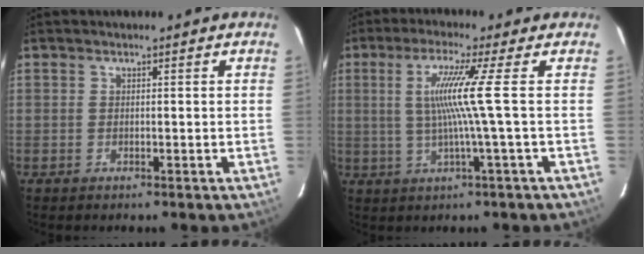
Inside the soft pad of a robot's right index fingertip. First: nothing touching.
{"total": 7.9, "force": [0.4, -2.6, 7.4], "torque": [-0.136, -0.006, 0.012]}